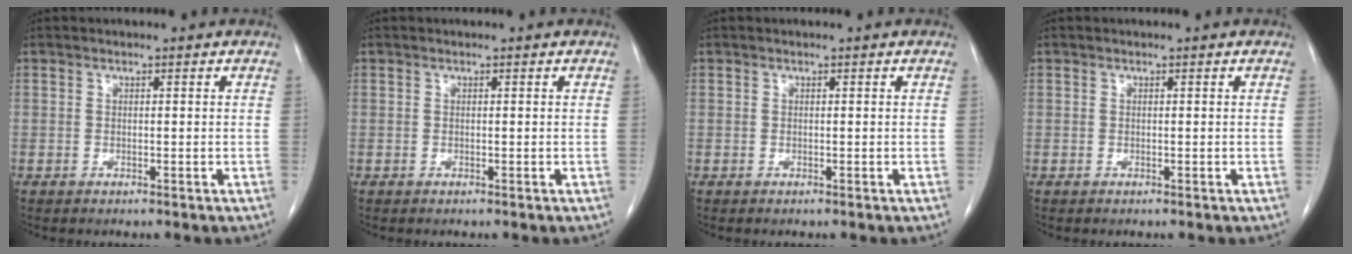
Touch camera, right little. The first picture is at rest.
{"total": 0.0}
{"total": 0.0}
{"total": 0.0}